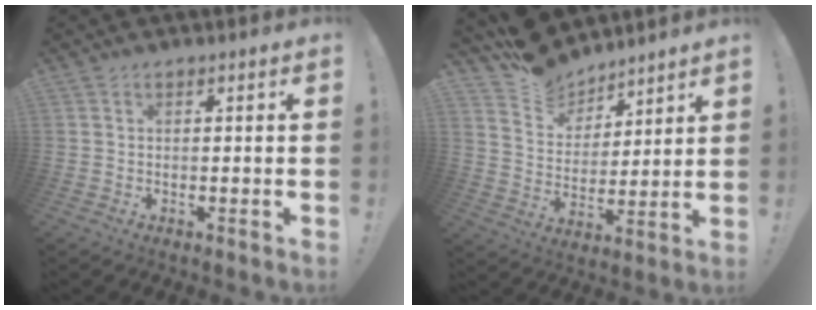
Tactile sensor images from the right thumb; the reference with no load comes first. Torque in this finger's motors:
{"motor_torque": [-0.95, 1.42, -0.06, 0.93, -0.01]}